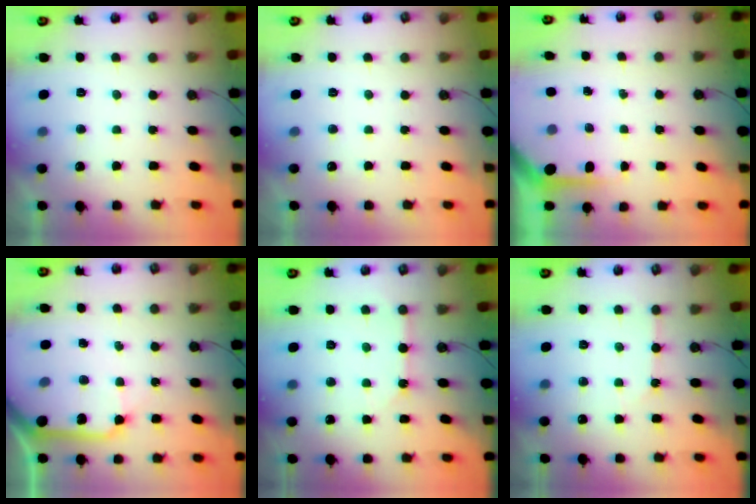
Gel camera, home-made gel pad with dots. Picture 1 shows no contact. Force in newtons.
{"total": 0.0}
{"total": 3.9, "press": 3.9, "slide": 0.3}
{"total": 11.0, "press": 10.9, "slide": 1.5}
{"total": 3.9, "press": 3.9, "slide": 0.4}
{"total": 4.5, "press": 4.4, "slide": 0.7}